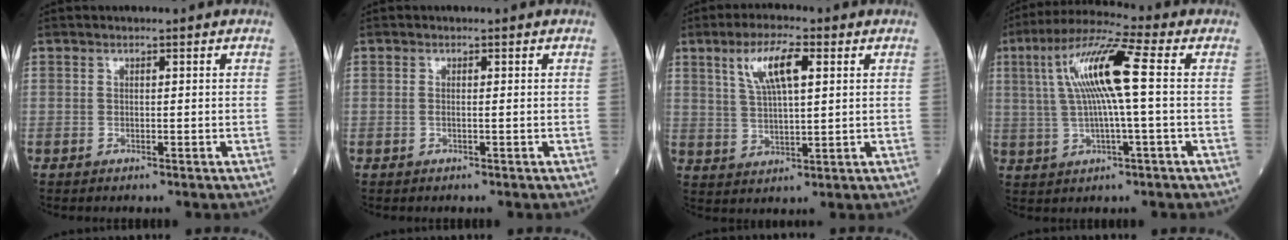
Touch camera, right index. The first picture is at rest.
{"total": 0.6, "force": [0.0, 0.0, 0.6], "torque": [-0.016, -0.001, -0.001]}
{"total": 8.2, "force": [3.4, 1.9, 7.2], "torque": [-0.141, 0.010, 0.067]}
{"total": 12.1, "force": [1.9, 0.6, 12.0], "torque": [-0.236, 0.026, 0.032]}